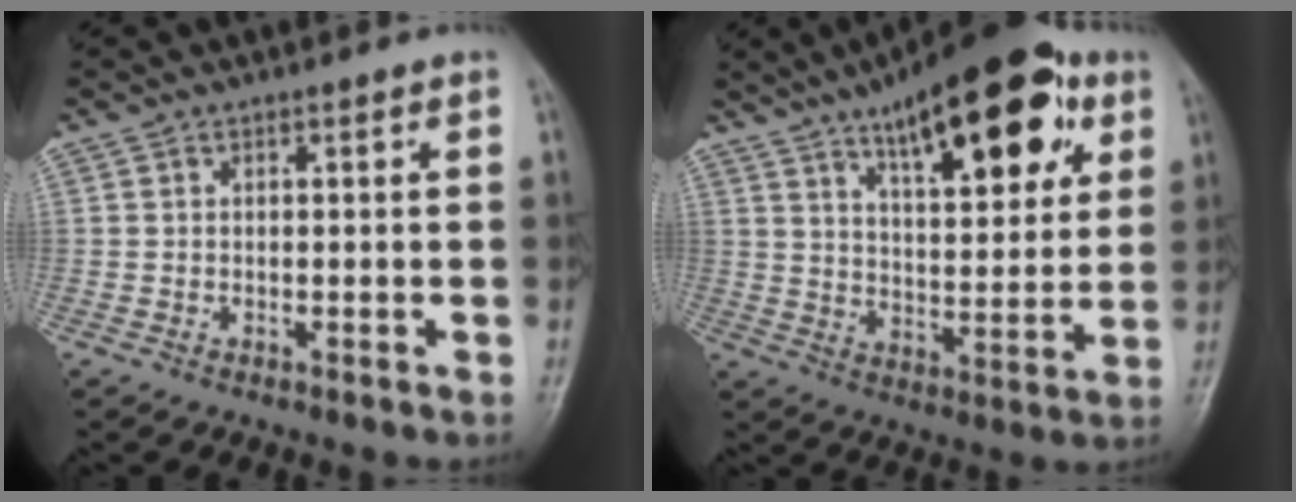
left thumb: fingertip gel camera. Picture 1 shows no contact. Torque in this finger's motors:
{"motor_torque": [0.76, 0.66, 1.70, -1.07, 0.18]}